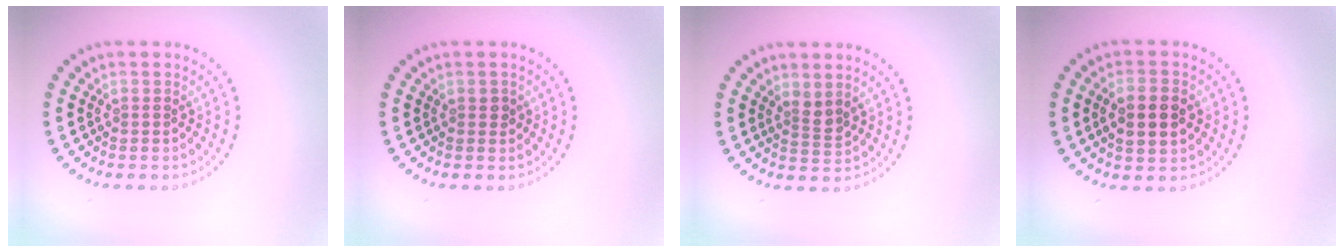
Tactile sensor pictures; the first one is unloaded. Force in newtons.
{"total": 0.8, "press": 0.8, "slide": 0.3}
{"total": 1.5, "press": 1.2, "slide": 1.0}
{"total": 3.8, "press": 3.7, "slide": 0.3}